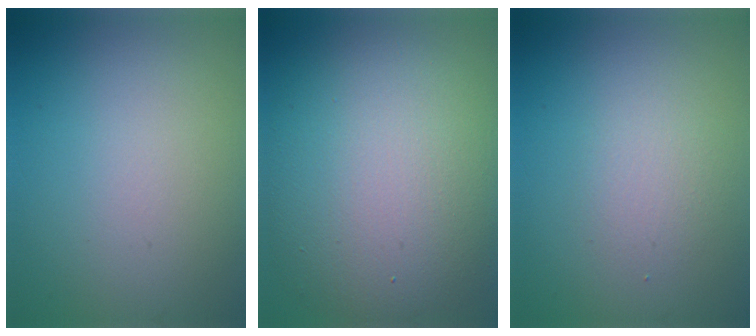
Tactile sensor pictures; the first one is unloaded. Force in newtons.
{"total": 12.6, "press": 12.5, "slide": 0.9}
{"total": 1.6, "press": 1.6, "slide": 0.1}